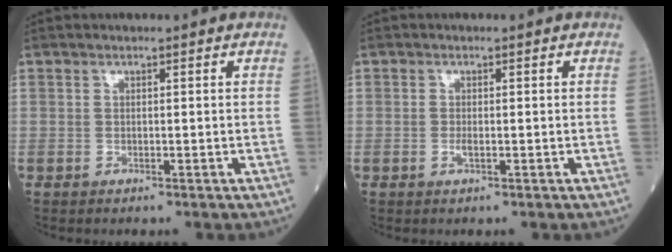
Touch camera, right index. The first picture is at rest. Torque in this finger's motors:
{"motor_torque": [0.44, -0.24, 0.10, 0.04]}